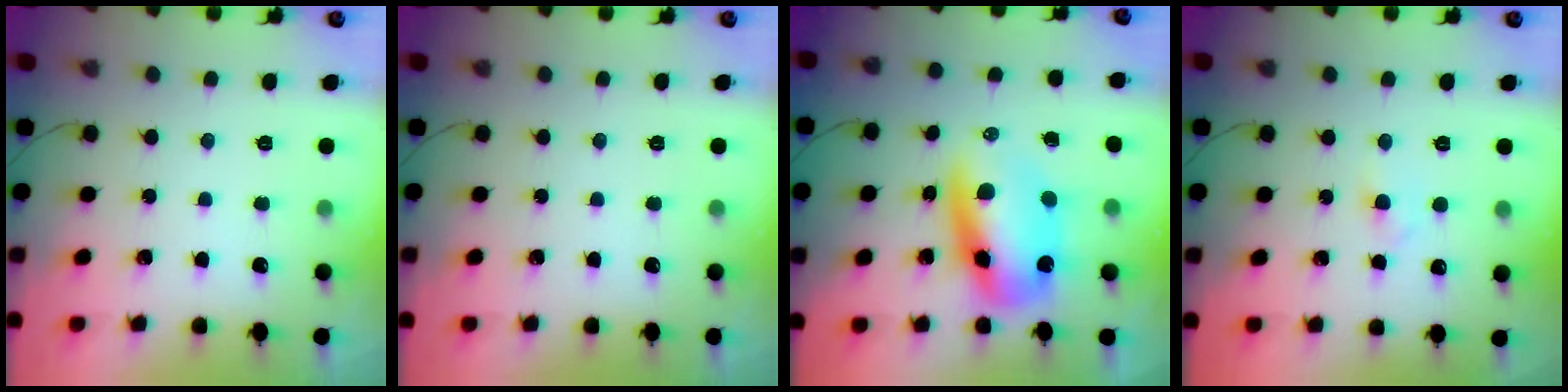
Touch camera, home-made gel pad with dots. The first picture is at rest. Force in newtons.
{"total": 0.0}
{"total": 11.3, "press": 10.9, "slide": 2.8}
{"total": 2.1, "press": 1.9, "slide": 0.9}